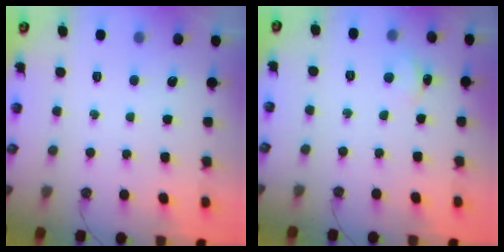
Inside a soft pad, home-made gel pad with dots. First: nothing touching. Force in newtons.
{"total": 2.3, "press": 2.3, "slide": 0.4}